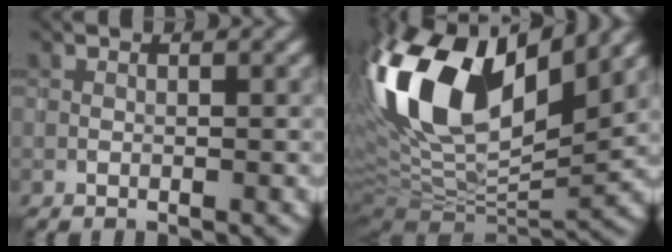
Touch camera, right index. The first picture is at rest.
{"total": 16.6, "force": [6.2, 7.8, 13.2], "torque": [-0.268, 0.029, 0.106]}